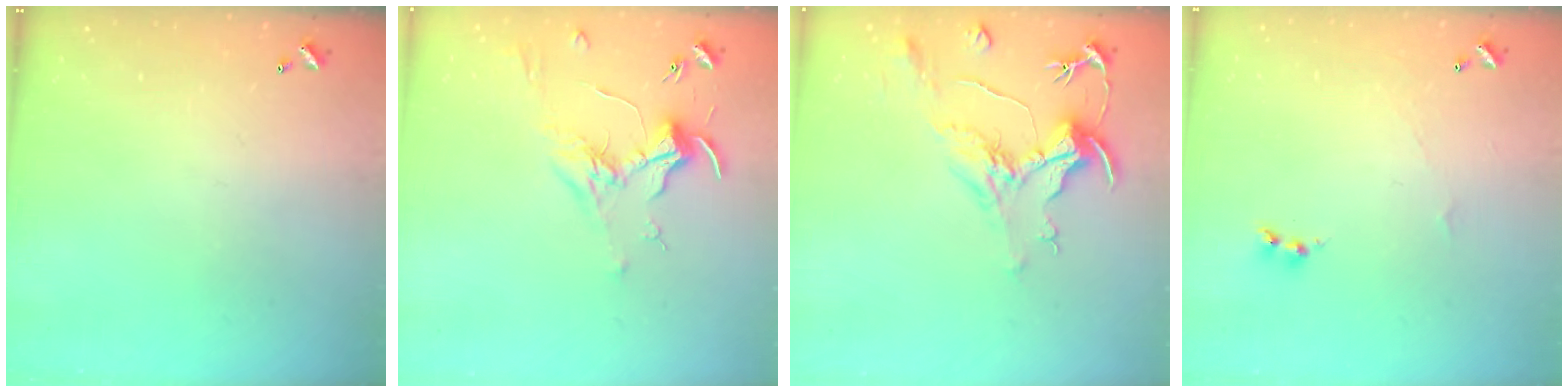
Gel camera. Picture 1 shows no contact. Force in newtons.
{"total": 1.7, "press": 1.5, "slide": 0.8}
{"total": 2.1, "press": 1.7, "slide": 1.3}
{"total": 1.7, "press": 1.6, "slide": 0.6}